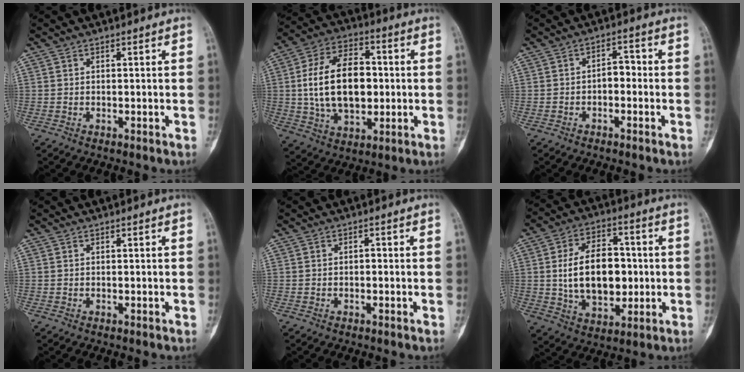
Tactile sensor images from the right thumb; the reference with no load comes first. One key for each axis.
{"total": 17.8, "fx": 0.5, "fy": 11.0, "fz": 14.1, "tx": -0.223, "ty": 0.016, "tz": 0.011}
{"total": 3.3, "fx": -0.8, "fy": 2.0, "fz": 2.5, "tx": -0.023, "ty": 0.022, "tz": -0.021}
{"total": 0.0}
{"total": 0.7, "fx": -0.1, "fy": 0.4, "fz": 0.5, "tx": -0.002, "ty": 0.003, "tz": -0.006}
{"total": 15.7, "fx": 0.2, "fy": 10.0, "fz": 12.1, "tx": -0.168, "ty": 0.012, "tz": 0.011}